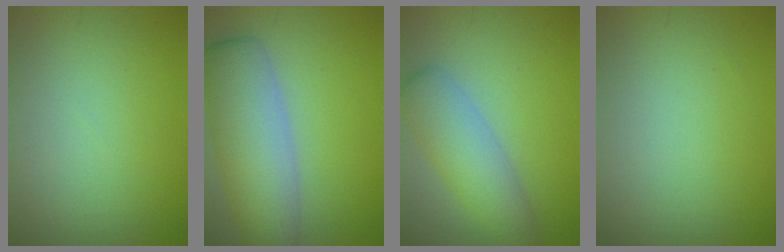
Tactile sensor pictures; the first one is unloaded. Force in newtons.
{"total": 7.4, "press": 7.4, "slide": 0.2}
{"total": 4.6, "press": 4.6, "slide": 0.1}
{"total": 0.0}